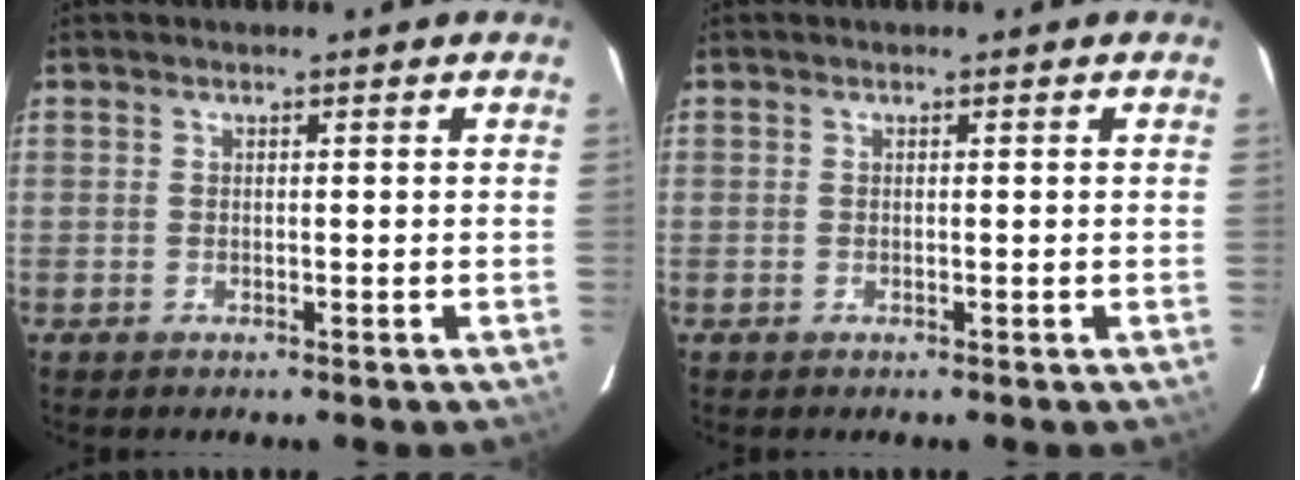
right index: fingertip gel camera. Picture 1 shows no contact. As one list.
[{"total": 0.0}]